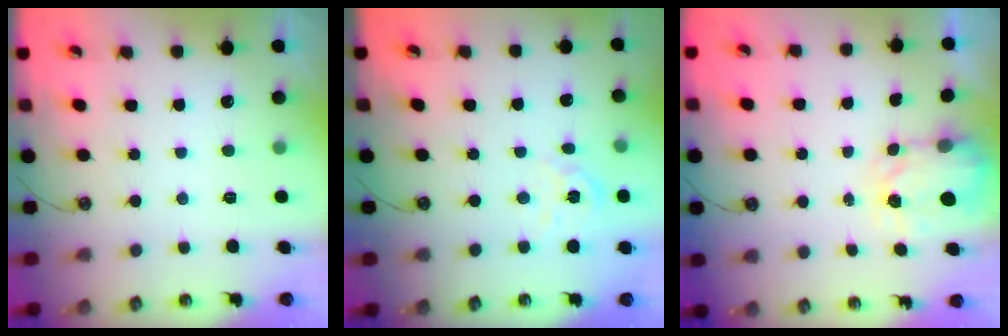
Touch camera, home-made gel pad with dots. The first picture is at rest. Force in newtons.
{"total": 4.1, "press": 4.1, "slide": 0.6}
{"total": 3.4, "press": 3.4, "slide": 0.5}